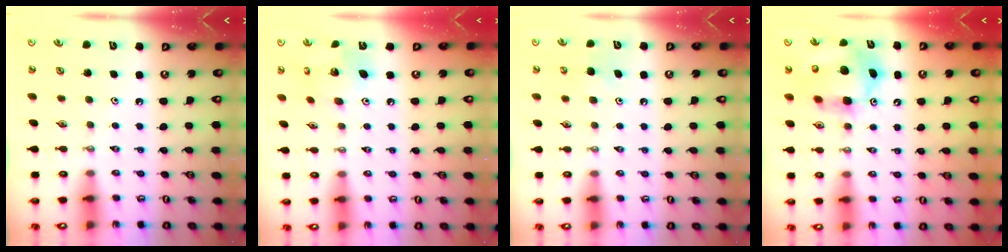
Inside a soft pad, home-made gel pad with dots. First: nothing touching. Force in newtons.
{"total": 9.5, "press": 9.5, "slide": 0.4}
{"total": 5.5, "press": 5.5, "slide": 0.5}
{"total": 12.3, "press": 12.2, "slide": 1.8}